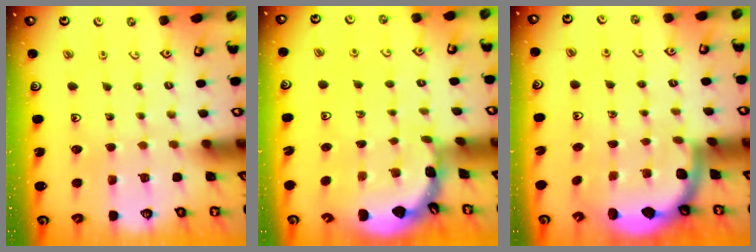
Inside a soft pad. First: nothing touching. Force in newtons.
{"total": 1.7, "press": 1.7, "slide": 0.2}
{"total": 1.6, "press": 1.6, "slide": 0.1}